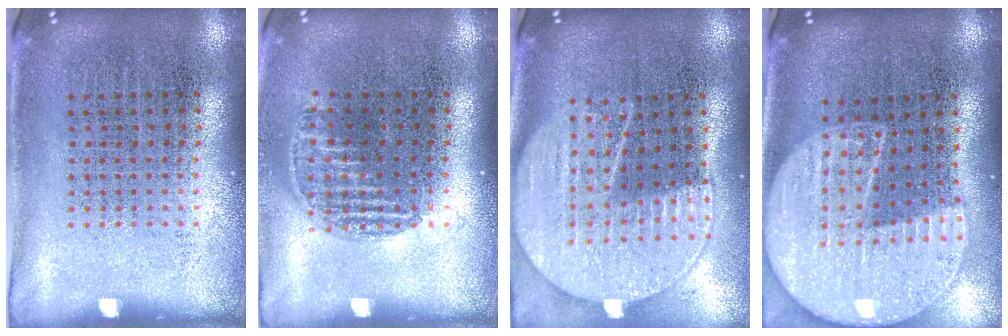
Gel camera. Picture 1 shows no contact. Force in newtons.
{"total": 0.9, "press": 0.8, "slide": 0.5}
{"total": 2.1, "press": 1.9, "slide": 0.9}
{"total": 2.3, "press": 2.0, "slide": 1.1}